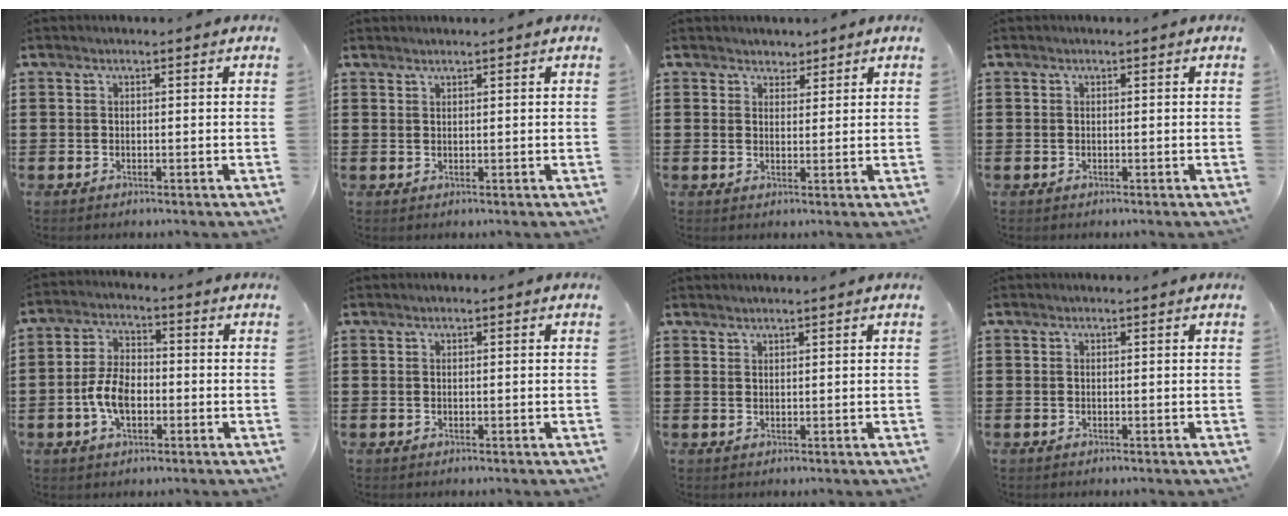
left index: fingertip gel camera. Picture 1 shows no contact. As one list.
[{"total": 0.8, "force": [0.8, -0.1, 0.2], "torque": [-0.006, -0.002, 0.016]}, {"total": 2.0, "force": [1.6, 1.1, -0.1], "torque": [-0.005, 0.007, 0.030]}, {"total": 0.0}, {"total": 6.6, "force": [-1.6, 3.7, 5.2], "torque": [-0.119, 0.003, -0.036]}, {"total": 0.0}, {"total": 1.1, "force": [1.1, 0.0, 0.1], "torque": [-0.003, -0.001, 0.022]}, {"total": 0.0}]